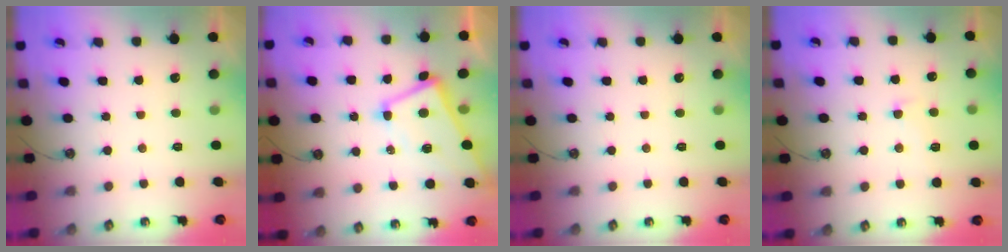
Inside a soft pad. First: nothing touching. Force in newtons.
{"total": 1.1, "press": 0.7, "slide": 0.9}
{"total": 0.0}
{"total": 2.1, "press": 2.0, "slide": 0.5}